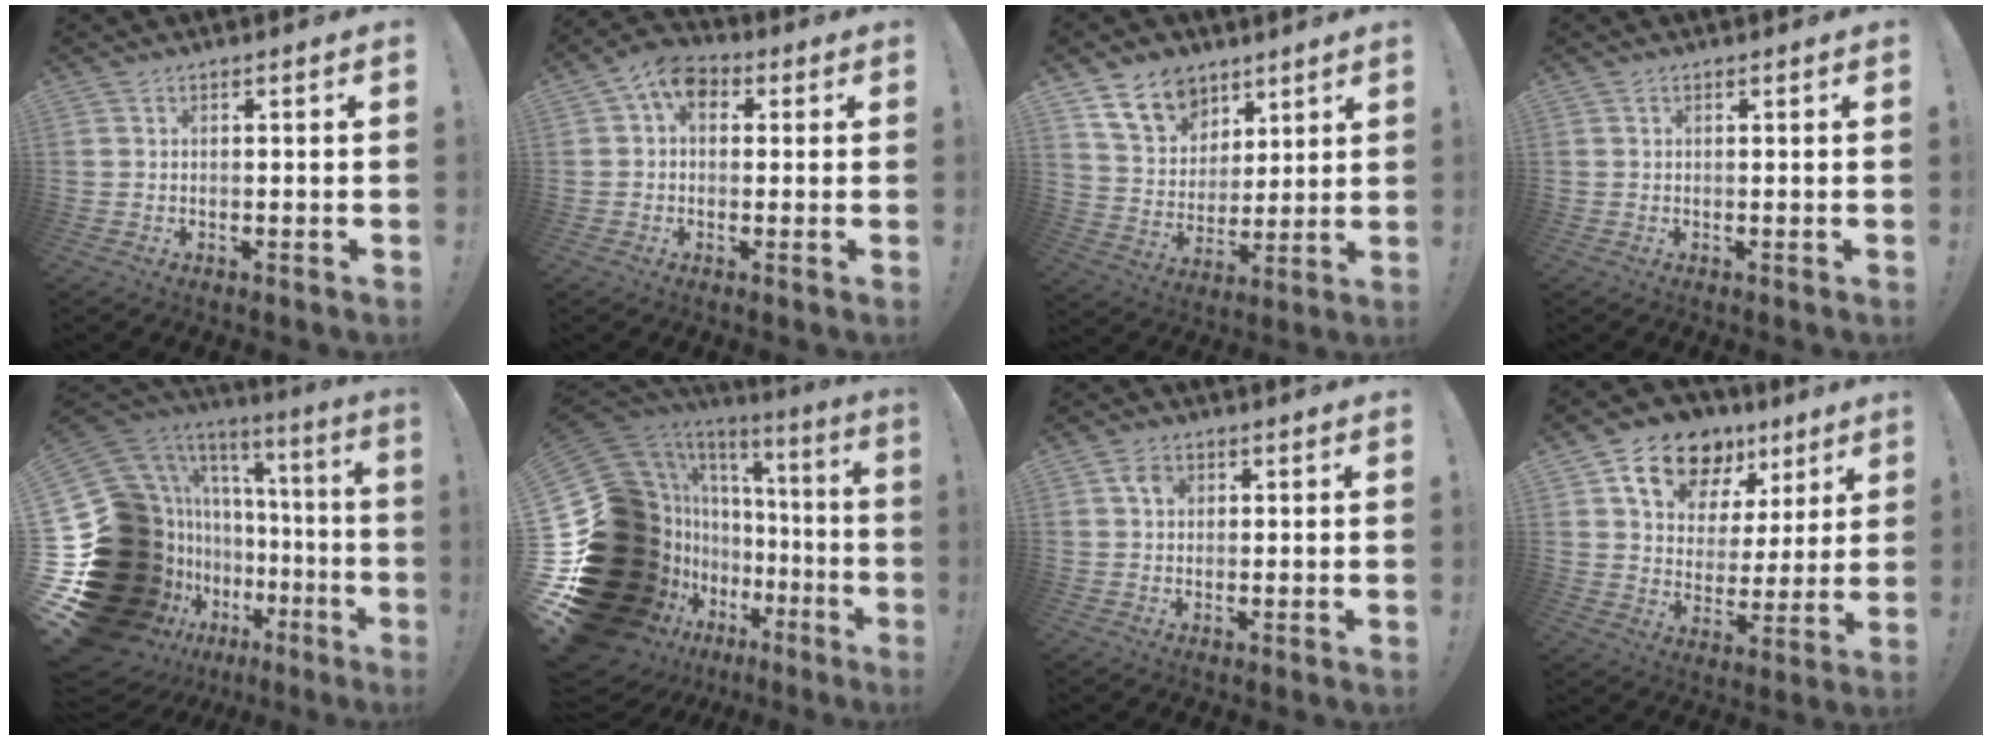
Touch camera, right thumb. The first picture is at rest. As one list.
[{"total": 7.1, "force": [2.4, 4.8, 4.7], "torque": [-0.078, 0.002, 0.049]}, {"total": 14.1, "force": [8.6, 10.0, 5.0], "torque": [-0.084, -0.051, 0.168]}, {"total": 0.5, "force": [0.4, 0.2, 0.1], "torque": [0.005, -0.003, 0.007]}, {"total": 23.2, "force": [-5.4, 16.0, 15.9], "torque": [-0.224, -0.049, 0.006]}, {"total": 24.8, "force": [-5.8, 16.5, 17.5], "torque": [-0.269, -0.044, 0.000]}, {"total": 4.0, "force": [1.2, 2.8, 2.6], "torque": [-0.041, 0.004, 0.020]}, {"total": 16.1, "force": [10.6, 9.9, 7.0], "torque": [-0.121, -0.060, 0.193]}]